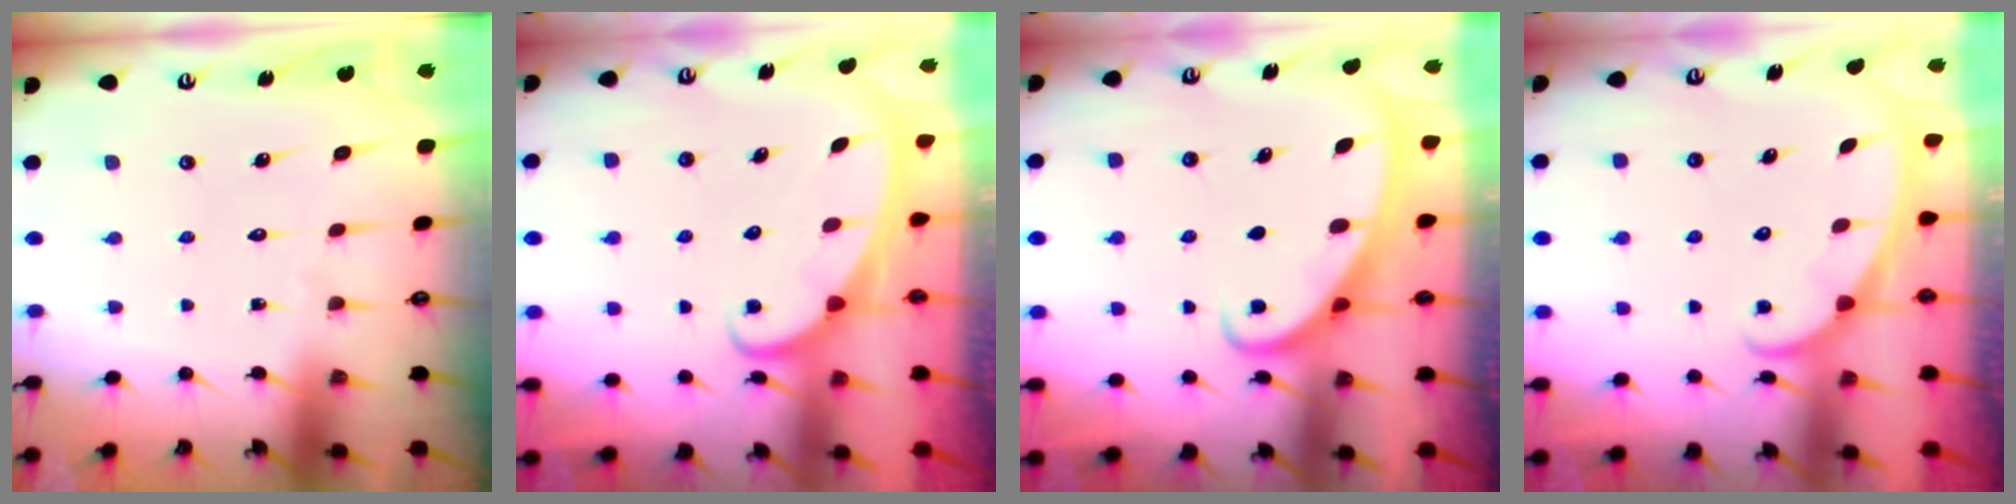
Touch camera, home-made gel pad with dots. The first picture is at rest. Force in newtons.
{"total": 2.5, "press": 2.5, "slide": 0.3}
{"total": 2.5, "press": 2.5, "slide": 0.4}
{"total": 1.7, "press": 1.7, "slide": 0.2}